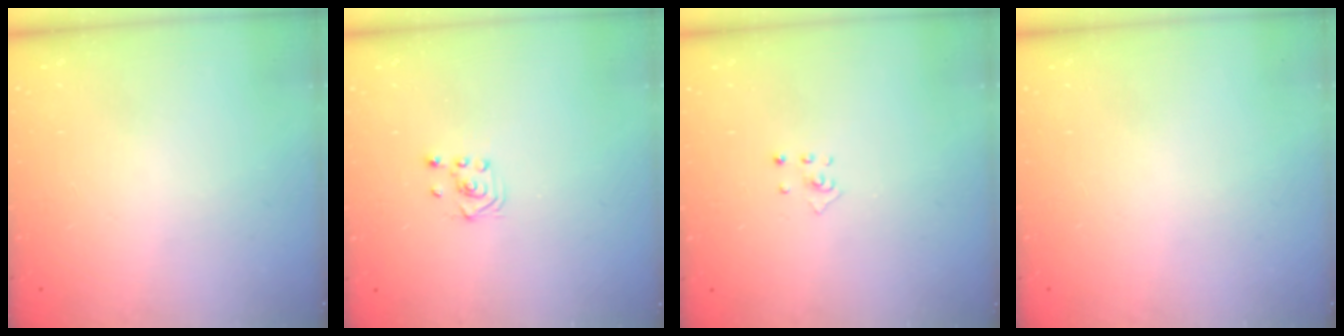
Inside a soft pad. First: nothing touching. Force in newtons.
{"total": 2.3, "press": 2.2, "slide": 0.8}
{"total": 2.9, "press": 2.9, "slide": 0.3}
{"total": 0.0}